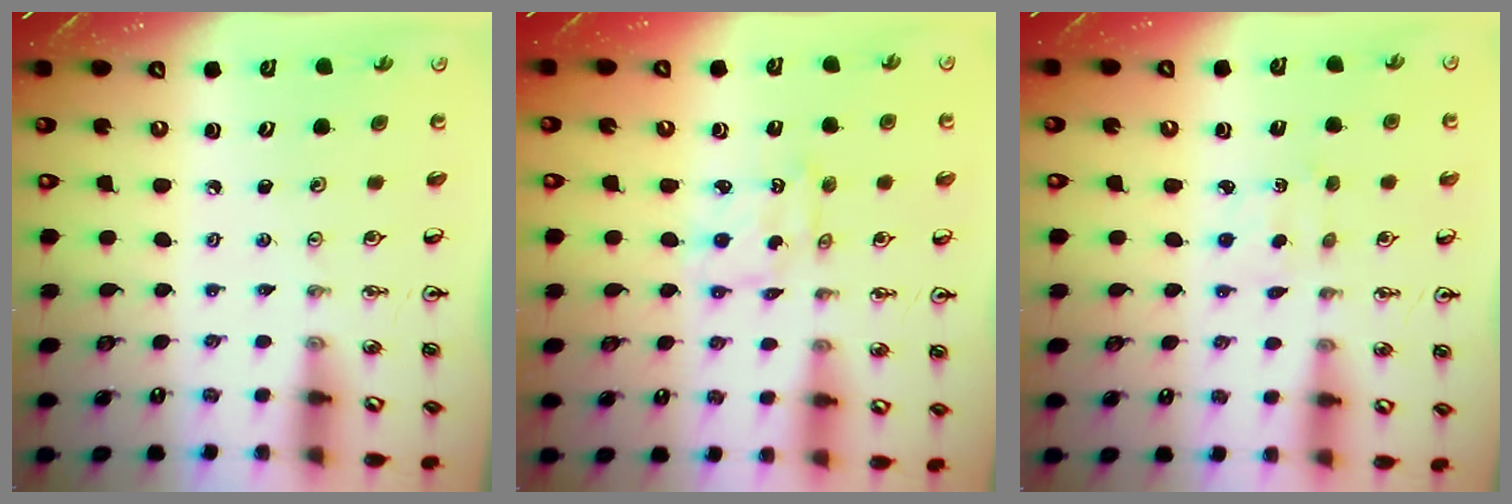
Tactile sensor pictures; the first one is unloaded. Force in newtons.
{"total": 1.7, "press": 1.7, "slide": 0.0}
{"total": 2.1, "press": 2.0, "slide": 0.6}